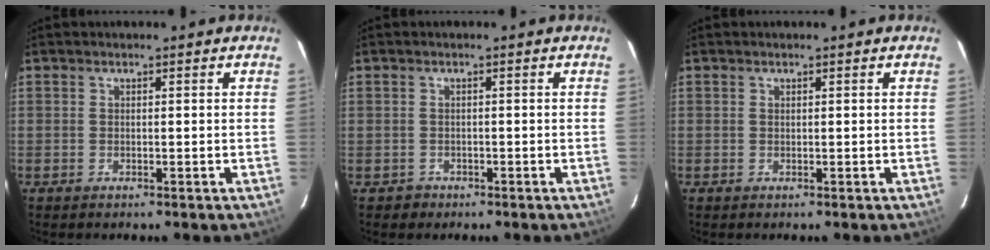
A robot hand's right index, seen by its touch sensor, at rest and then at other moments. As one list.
[{"total": 2.0, "force": [-0.8, 1.8, 0.0], "torque": [-0.002, 0.006, -0.010]}, {"total": 0.0}]